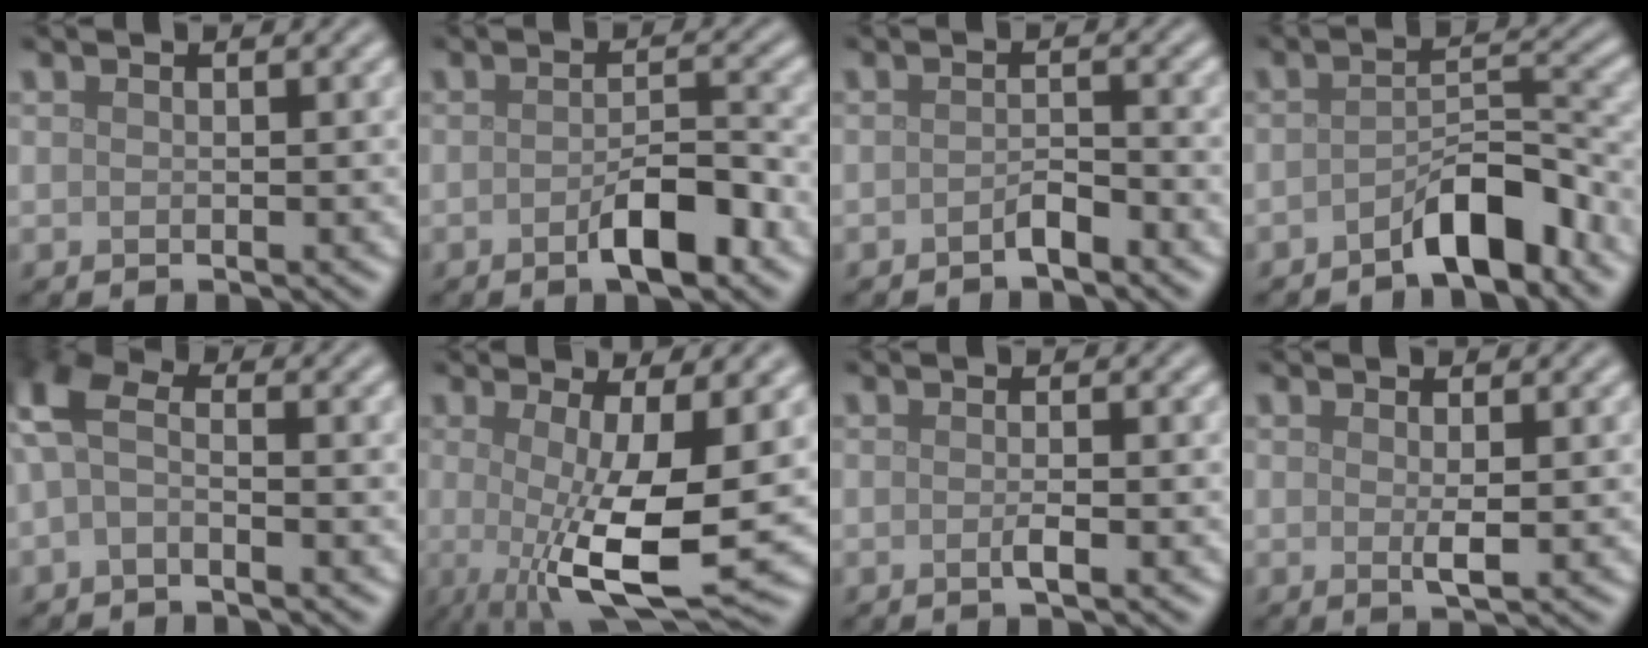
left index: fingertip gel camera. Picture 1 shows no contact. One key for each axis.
{"total": 3.9, "fx": -1.9, "fy": 1.1, "fz": 3.2, "tx": -0.052, "ty": 0.004, "tz": -0.033}
{"total": 1.4, "fx": -1.1, "fy": 0.4, "fz": 0.8, "tx": -0.014, "ty": 0.003, "tz": -0.021}
{"total": 4.5, "fx": -3.1, "fy": 1.3, "fz": 3.0, "tx": -0.041, "ty": 0.020, "tz": -0.055}
{"total": 3.9, "fx": -0.2, "fy": 2.0, "fz": 3.3, "tx": -0.076, "ty": 0.013, "tz": -0.017}
{"total": 9.7, "fx": -0.9, "fy": 2.7, "fz": 9.3, "tx": -0.159, "ty": -0.020, "tz": -0.012}
{"total": 1.0, "fx": -0.4, "fy": 0.1, "fz": 0.9, "tx": -0.015, "ty": -0.002, "tz": -0.010}
{"total": 1.2, "fx": 0.2, "fy": 0.1, "fz": 1.2, "tx": -0.022, "ty": -0.003, "tz": 0.003}